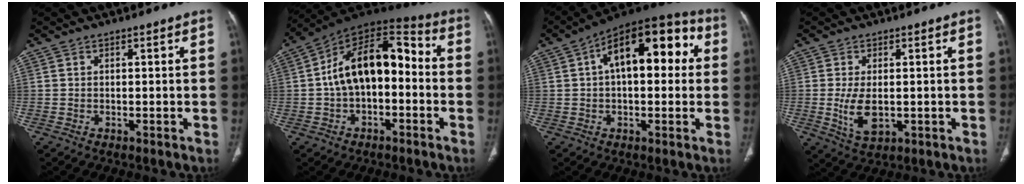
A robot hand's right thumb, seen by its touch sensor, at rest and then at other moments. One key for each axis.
{"total": 16.7, "fx": -0.8, "fy": 9.8, "fz": 13.5, "tx": -0.194, "ty": 0.056, "tz": -0.026}
{"total": 18.0, "fx": 4.0, "fy": 9.1, "fz": 15.1, "tx": -0.185, "ty": 0.043, "tz": 0.049}
{"total": 6.4, "fx": -0.7, "fy": 3.4, "fz": 5.4, "tx": -0.103, "ty": -0.013, "tz": -0.004}